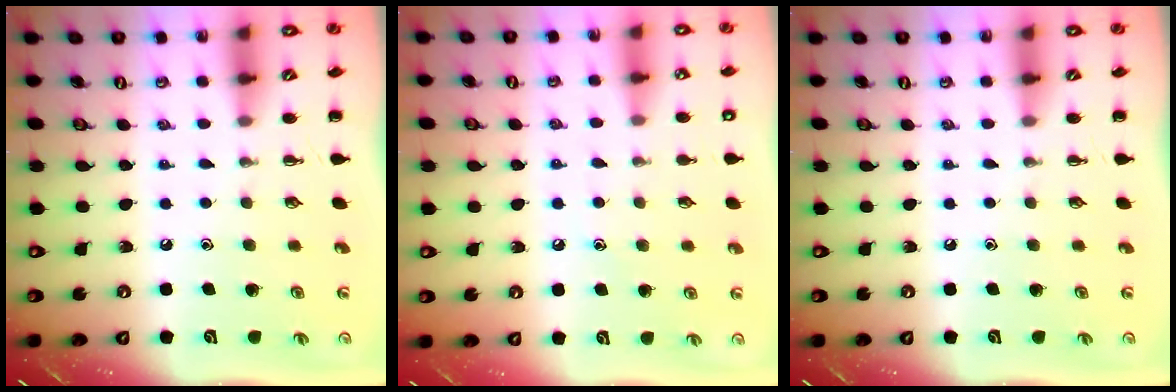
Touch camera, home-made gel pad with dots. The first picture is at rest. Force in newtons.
{"total": 6.4, "press": 6.2, "slide": 1.7}
{"total": 0.0}